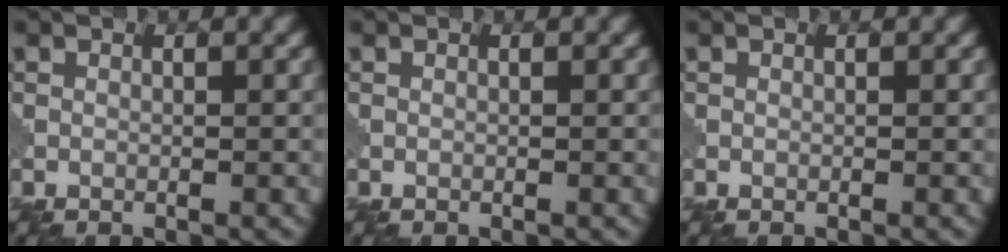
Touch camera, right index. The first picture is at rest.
{"total": 0.0}
{"total": 0.0}